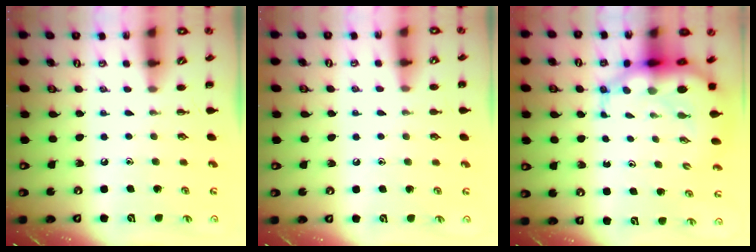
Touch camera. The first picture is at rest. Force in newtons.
{"total": 4.2, "press": 4.0, "slide": 1.3}
{"total": 10.6, "press": 10.1, "slide": 3.1}